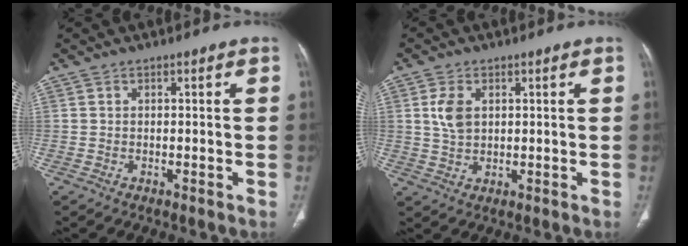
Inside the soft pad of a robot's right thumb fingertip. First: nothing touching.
{"total": 4.8, "force": [1.3, 3.0, 3.5], "torque": [-0.067, -0.003, 0.029]}